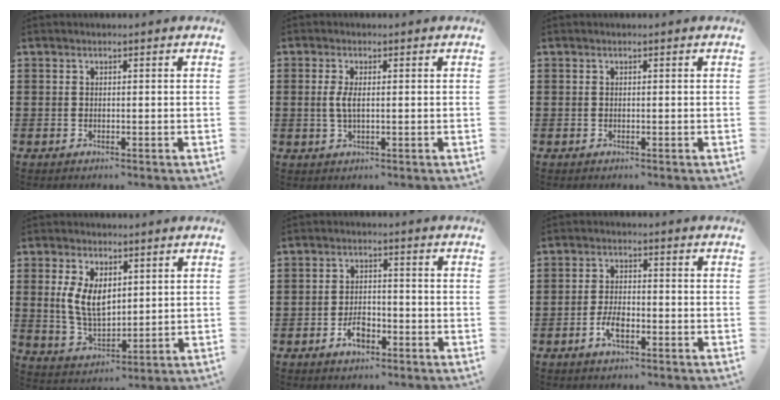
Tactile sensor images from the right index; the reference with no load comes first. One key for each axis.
{"total": 2.7, "fx": 0.1, "fy": 0.9, "fz": 2.6, "tx": -0.065, "ty": -0.005, "tz": -0.004}
{"total": 0.0}
{"total": 7.1, "fx": 1.8, "fy": 4.1, "fz": 5.5, "tx": -0.122, "ty": 0.009, "tz": 0.033}
{"total": 6.1, "fx": -3.9, "fy": 3.5, "fz": 3.2, "tx": -0.049, "ty": 0.012, "tz": -0.072}
{"total": 3.9, "fx": -1.8, "fy": 1.6, "fz": 3.1, "tx": -0.068, "ty": -0.002, "tz": -0.036}